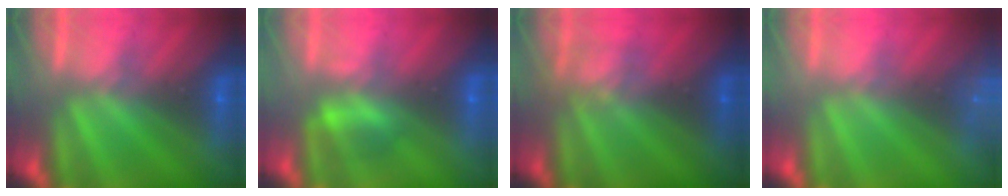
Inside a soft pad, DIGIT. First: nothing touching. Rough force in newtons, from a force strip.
{"total": 2.2}
{"total": 2.4}
{"total": 9.6}